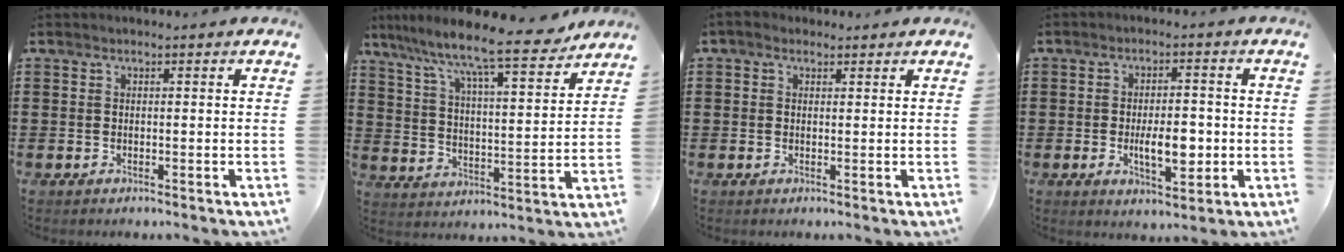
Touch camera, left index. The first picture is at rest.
{"total": 9.5, "force": [8.3, 0.2, 4.7], "torque": [-0.117, -0.059, 0.132]}
{"total": 1.1, "force": [0.5, 0.8, 0.5], "torque": [-0.013, 0.006, 0.010]}
{"total": 6.5, "force": [-1.3, 2.9, 5.7], "torque": [-0.089, -0.004, -0.027]}